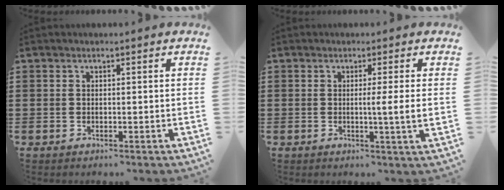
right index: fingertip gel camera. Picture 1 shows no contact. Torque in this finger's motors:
{"motor_torque": [0.74, -0.23, 0.11, 0.10]}